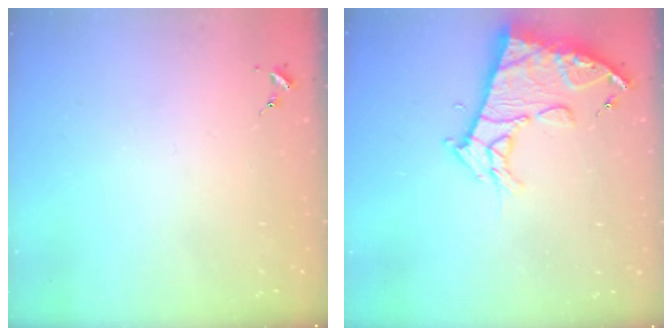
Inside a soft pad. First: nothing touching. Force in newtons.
{"total": 14.1, "press": 14.0, "slide": 1.5}